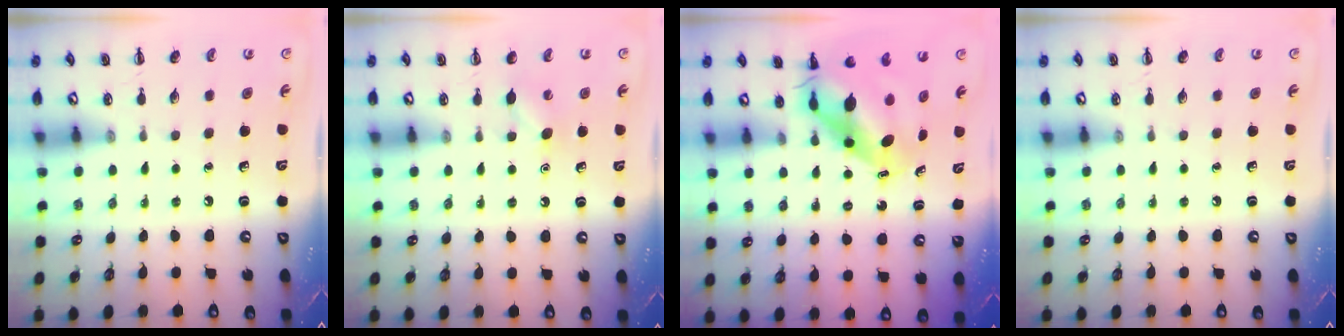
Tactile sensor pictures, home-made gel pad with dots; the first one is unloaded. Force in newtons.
{"total": 5.6, "press": 5.4, "slide": 1.4}
{"total": 8.2, "press": 8.0, "slide": 1.9}
{"total": 0.0}